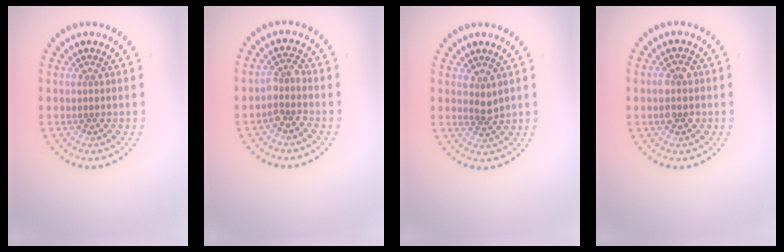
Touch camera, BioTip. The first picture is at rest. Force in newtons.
{"total": 1.9, "press": 1.5, "slide": 1.1}
{"total": 1.3, "press": 1.0, "slide": 0.7}
{"total": 2.2, "press": 2.2, "slide": 0.3}